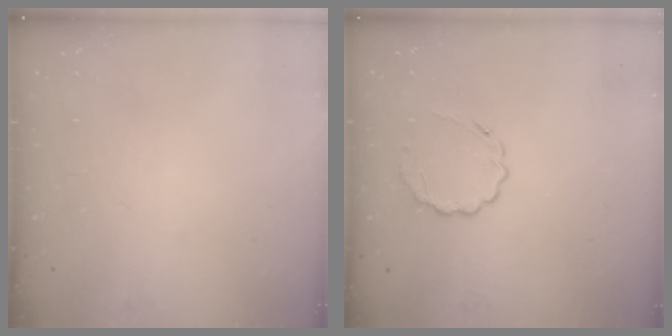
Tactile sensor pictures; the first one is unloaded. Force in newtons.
{"total": 5.3, "press": 5.1, "slide": 1.5}